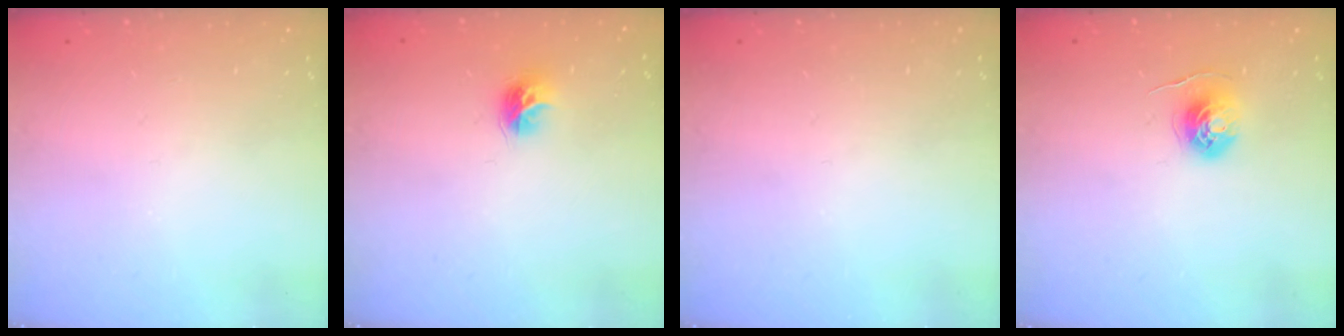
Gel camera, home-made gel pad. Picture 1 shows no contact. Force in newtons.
{"total": 7.5, "press": 7.5, "slide": 0.4}
{"total": 0.0}
{"total": 5.7, "press": 5.7, "slide": 0.5}